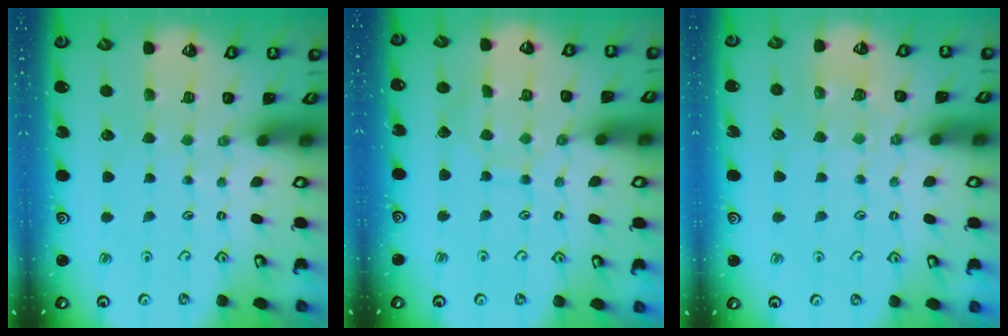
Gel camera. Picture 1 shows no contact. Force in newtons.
{"total": 6.7, "press": 6.7, "slide": 0.4}
{"total": 4.7, "press": 4.6, "slide": 0.5}